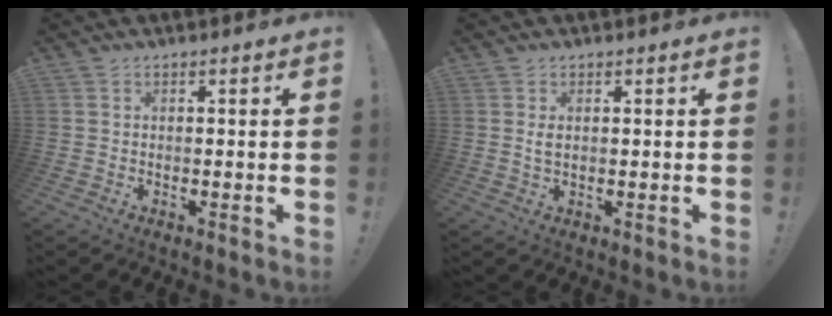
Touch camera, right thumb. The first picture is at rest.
{"total": 1.9, "force": [0.3, 1.0, 1.6], "torque": [-0.024, -0.002, 0.003]}